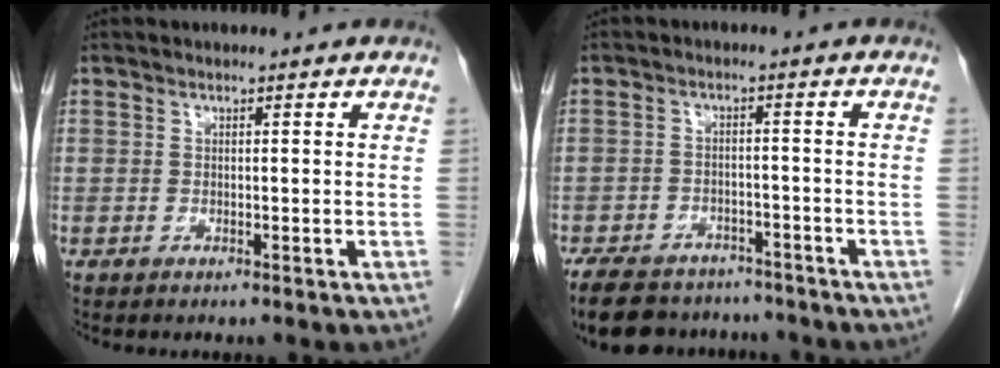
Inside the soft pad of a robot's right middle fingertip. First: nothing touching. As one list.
[{"total": 13.9, "force": [-11.4, 6.2, 4.9], "torque": [-0.101, -0.001, -0.154]}]